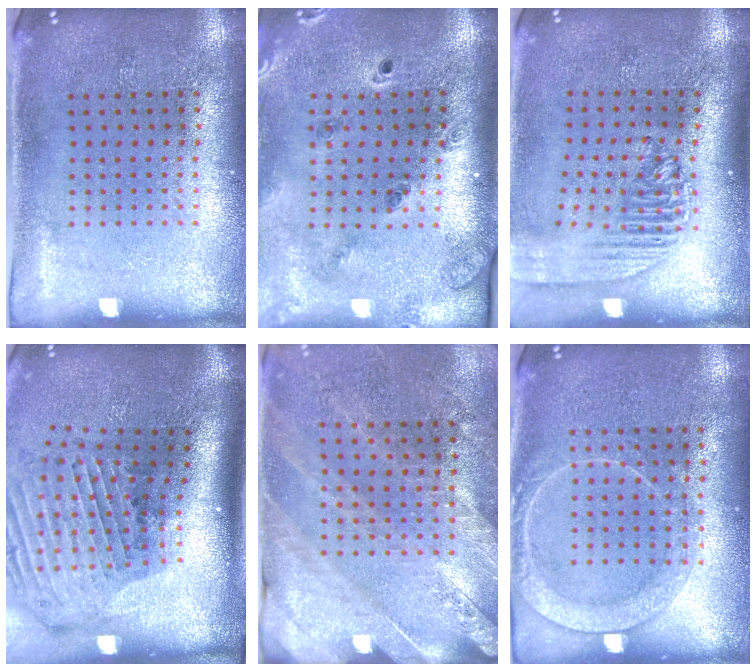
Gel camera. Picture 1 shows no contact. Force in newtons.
{"total": 1.6, "press": 1.5, "slide": 0.4}
{"total": 2.1, "press": 1.6, "slide": 1.3}
{"total": 2.9, "press": 2.1, "slide": 2.0}
{"total": 2.5, "press": 2.3, "slide": 0.8}
{"total": 2.3, "press": 2.3, "slide": 0.3}